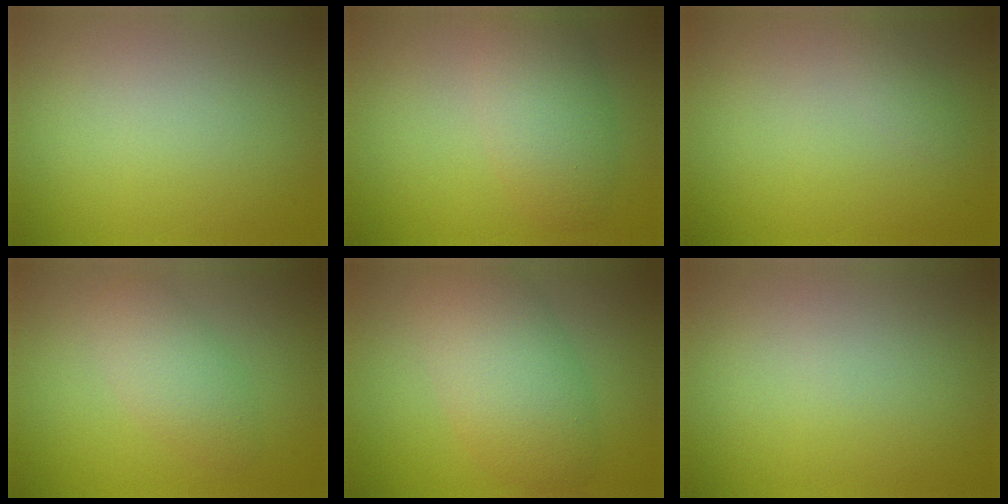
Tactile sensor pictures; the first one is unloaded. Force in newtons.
{"total": 4.3, "press": 4.3, "slide": 0.1}
{"total": 0.8, "press": 0.8, "slide": 0.0}
{"total": 3.0, "press": 3.0, "slide": 0.1}
{"total": 6.5, "press": 6.5, "slide": 0.4}
{"total": 0.0}